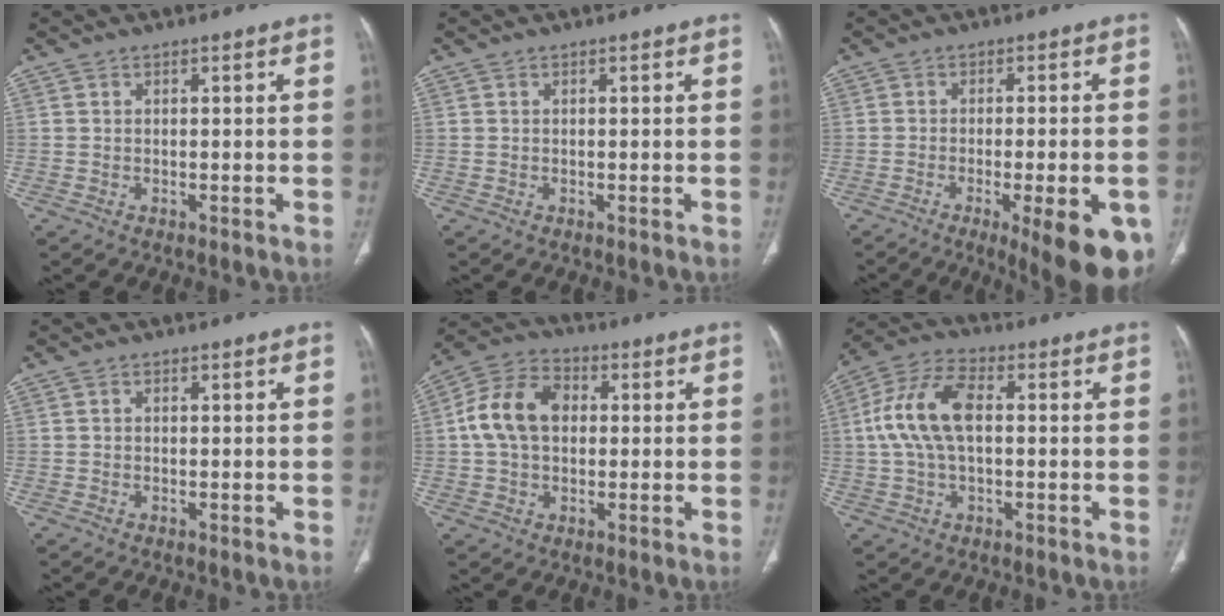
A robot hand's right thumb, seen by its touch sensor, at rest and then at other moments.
{"total": 0.0}
{"total": 16.3, "force": [-7.4, 4.7, 13.8], "torque": [-0.126, 0.002, -0.089]}
{"total": 0.0}
{"total": 11.8, "force": [1.3, 8.4, 8.1], "torque": [-0.144, 0.026, 0.016]}
{"total": 12.1, "force": [1.0, 6.5, 10.2], "torque": [-0.213, 0.029, 0.014]}